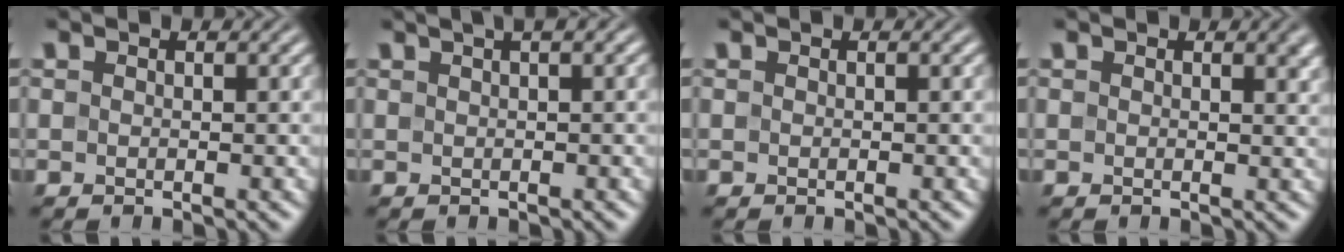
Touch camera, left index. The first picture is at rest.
{"total": 2.9, "force": [1.3, 0.8, 2.5], "torque": [-0.022, 0.015, 0.010]}
{"total": 0.0}
{"total": 1.5, "force": [0.7, 0.7, 1.2], "torque": [-0.011, 0.000, 0.007]}